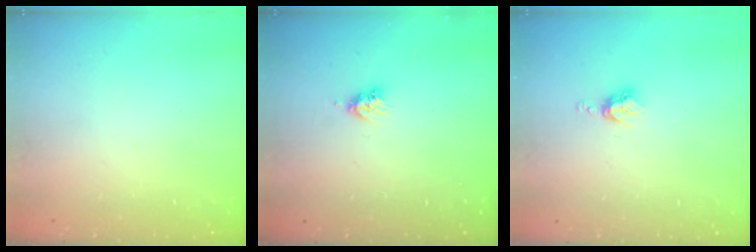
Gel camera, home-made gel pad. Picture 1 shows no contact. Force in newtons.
{"total": 3.8, "press": 3.8, "slide": 0.6}
{"total": 3.2, "press": 3.1, "slide": 0.4}